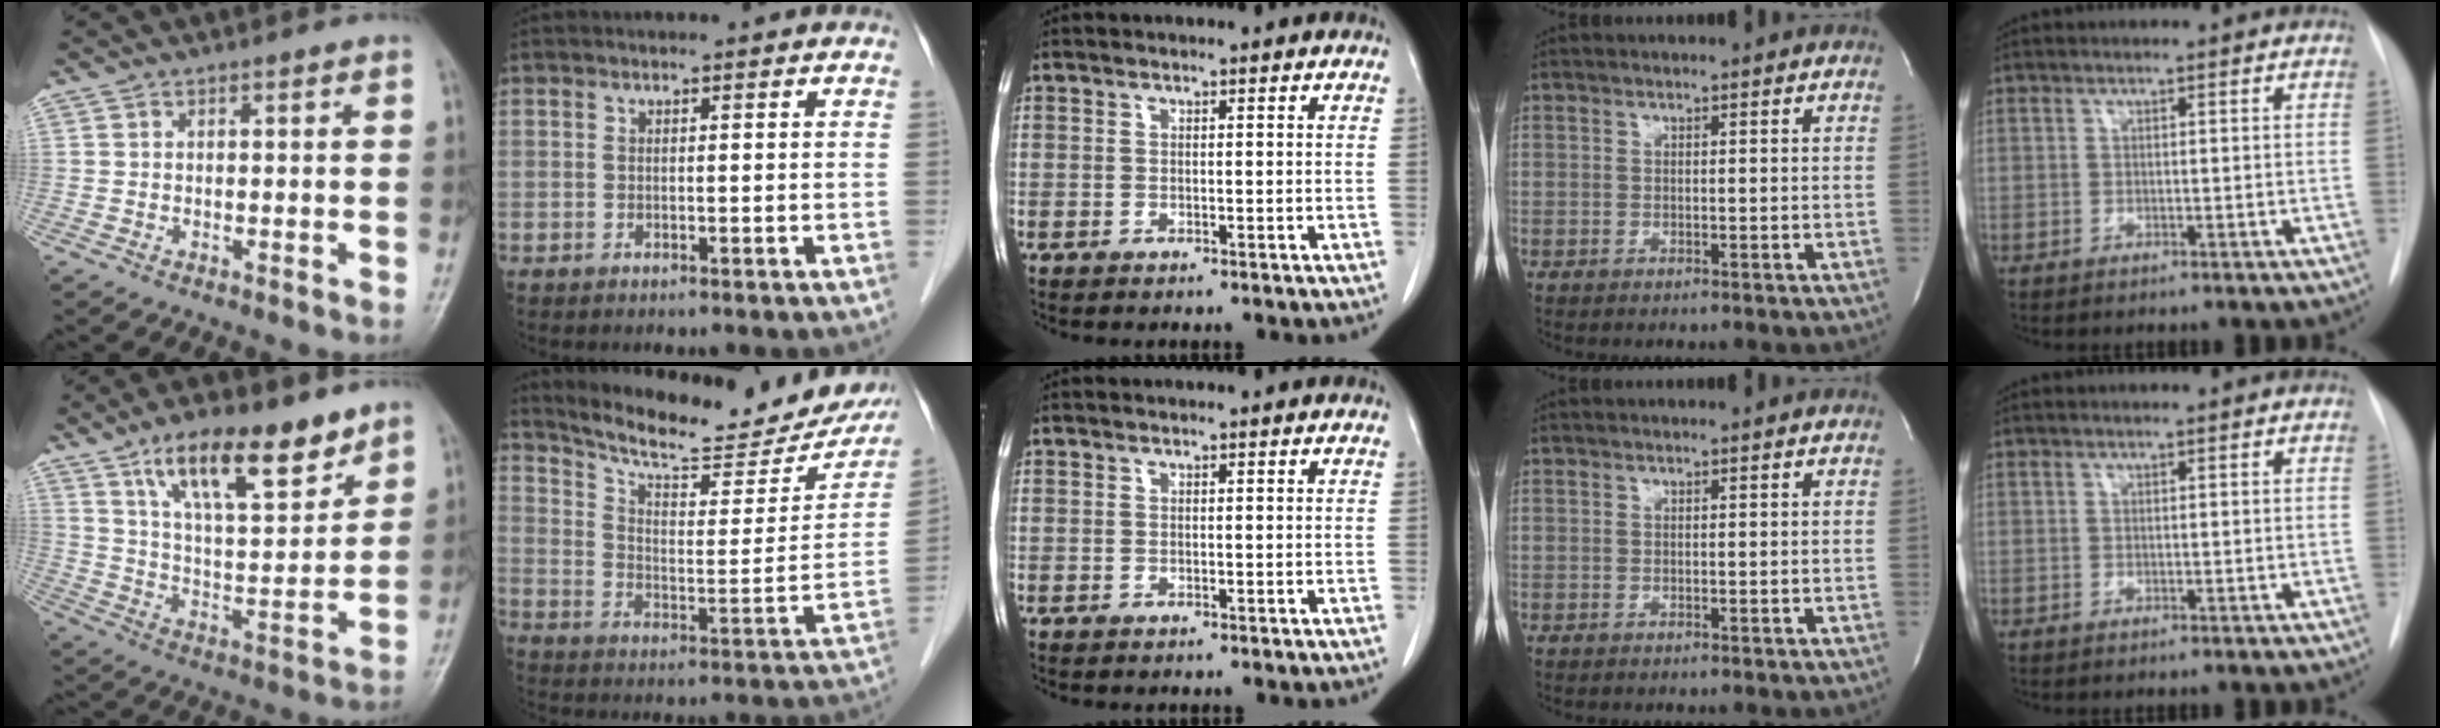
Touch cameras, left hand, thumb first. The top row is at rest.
{"thumb": {"total": 16.2, "force": [10.5, 5.5, 11.1], "torque": [-0.151, -0.054, 0.184]}, "index": {"total": 21.9, "force": [19.9, 3.9, 8.1], "torque": [-0.120, -0.039, 0.268]}}